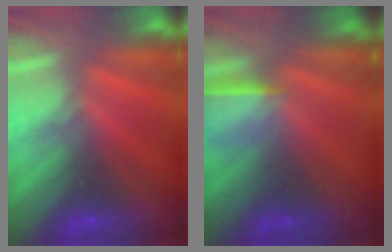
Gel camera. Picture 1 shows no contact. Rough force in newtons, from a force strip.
{"total": 1.6}